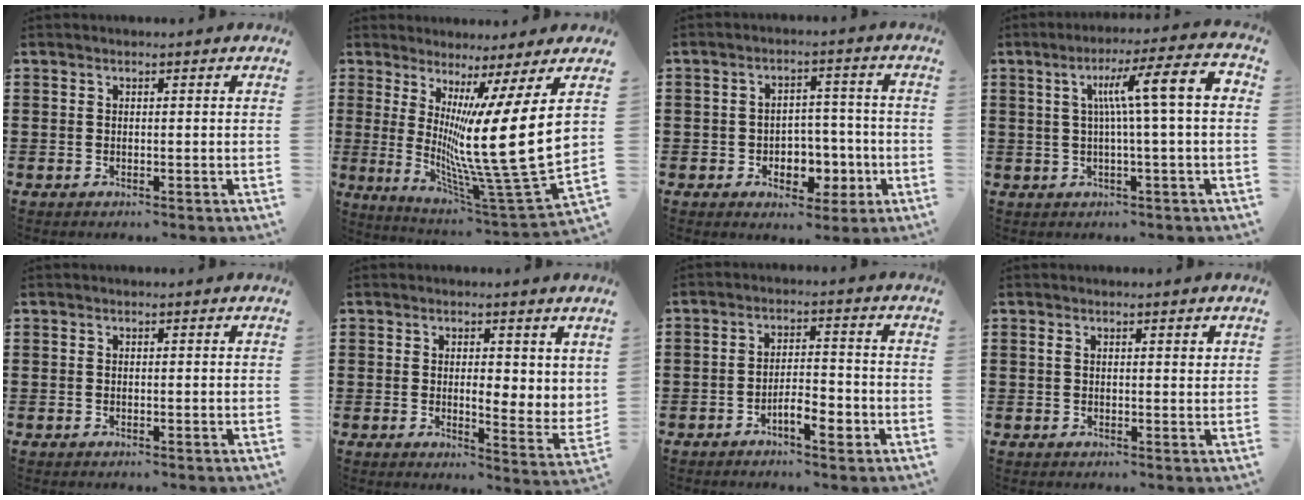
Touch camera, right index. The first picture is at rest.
{"total": 18.0, "force": [3.6, 1.4, 17.6], "torque": [-0.323, -0.070, 0.051]}
{"total": 5.4, "force": [-1.8, 4.2, 2.8], "torque": [-0.040, 0.008, -0.036]}
{"total": 9.8, "force": [1.4, 0.5, 9.7], "torque": [-0.176, 0.003, 0.015]}
{"total": 0.0}
{"total": 3.1, "force": [1.6, 1.4, 2.2], "torque": [-0.034, -0.008, 0.024]}
{"total": 5.0, "force": [-2.7, 1.6, 3.9], "torque": [-0.064, 0.007, -0.050]}
{"total": 1.3, "force": [0.6, 0.5, 1.0], "torque": [-0.013, -0.001, 0.010]}